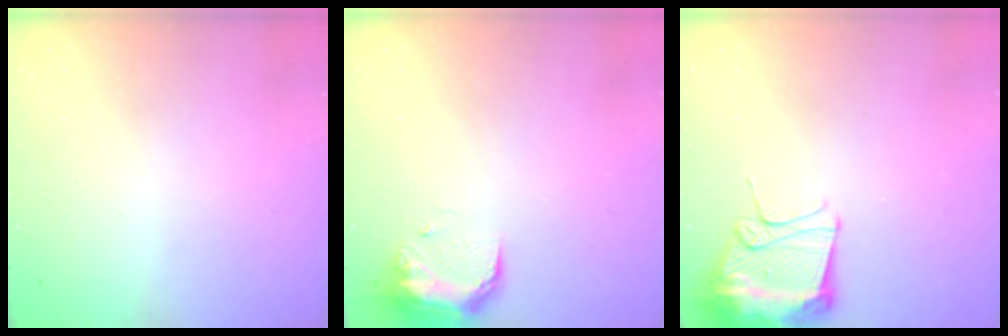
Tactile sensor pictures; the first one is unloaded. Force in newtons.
{"total": 8.8, "press": 8.7, "slide": 1.2}
{"total": 13.4, "press": 13.4, "slide": 1.3}